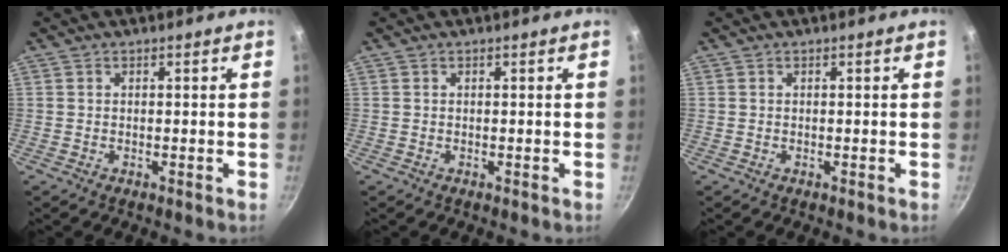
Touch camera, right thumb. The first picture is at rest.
{"total": 0.0}
{"total": 0.0}